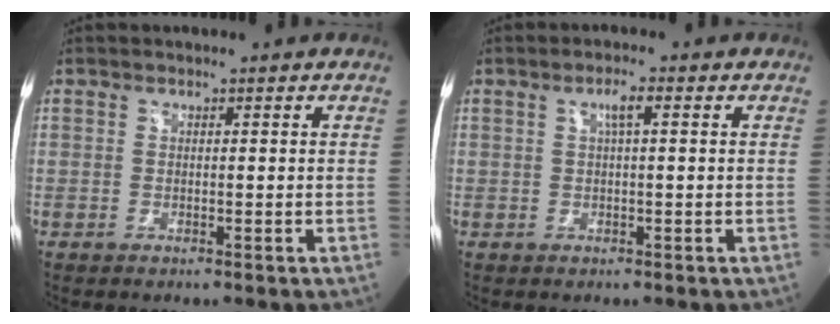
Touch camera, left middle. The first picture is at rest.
{"total": 2.2, "force": [0.6, 0.1, 2.1], "torque": [-0.040, 0.005, 0.012]}